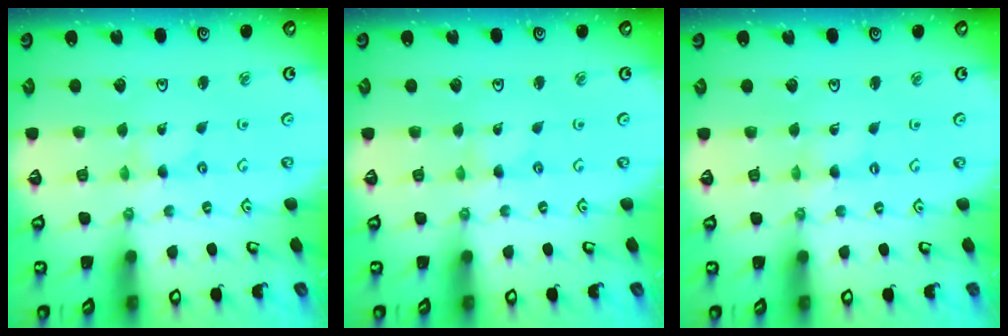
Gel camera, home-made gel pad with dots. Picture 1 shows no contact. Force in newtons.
{"total": 0.0}
{"total": 0.0}